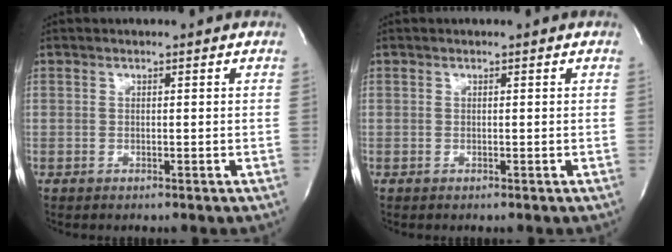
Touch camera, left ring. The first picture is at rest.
{"total": 0.0}